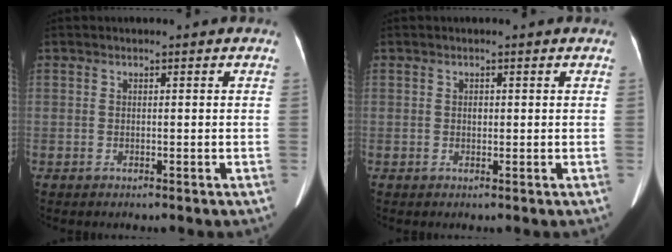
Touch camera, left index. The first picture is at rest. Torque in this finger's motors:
{"motor_torque": [0.45, -0.03, 0.11, 0.00]}